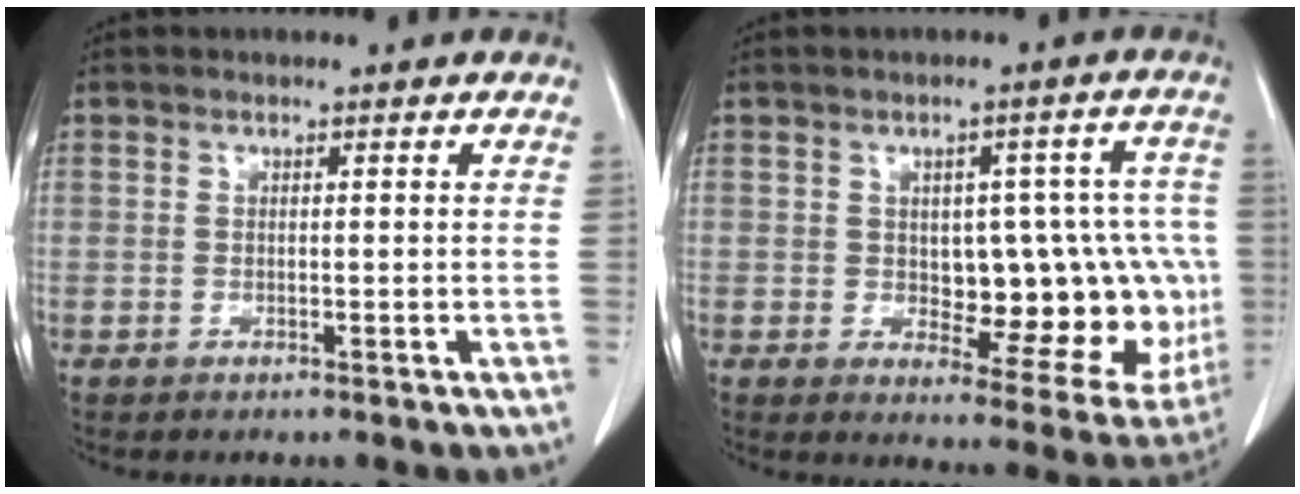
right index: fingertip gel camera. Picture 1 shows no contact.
{"total": 15.5, "force": [-0.6, 7.3, 13.7], "torque": [-0.141, 0.020, 0.010]}